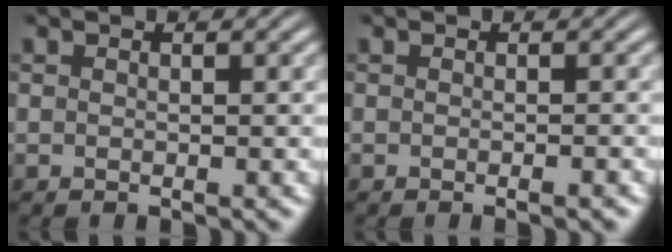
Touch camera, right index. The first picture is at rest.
{"total": 0.8, "force": [-0.7, 0.0, 0.3], "torque": [-0.002, 0.004, -0.013]}